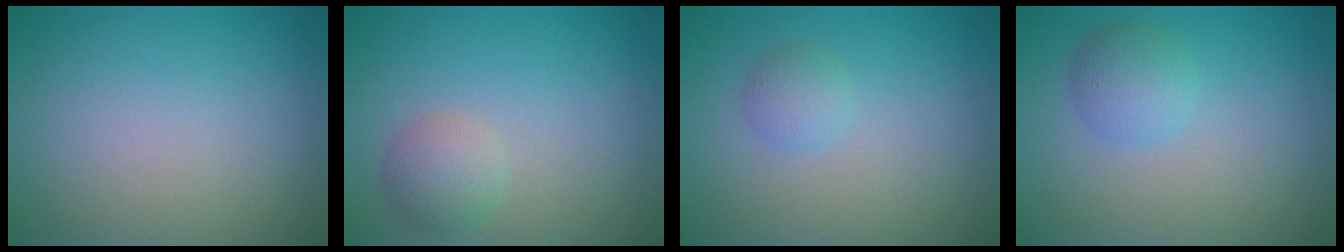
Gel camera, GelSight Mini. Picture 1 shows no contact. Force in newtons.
{"total": 2.3, "press": 2.3, "slide": 0.2}
{"total": 1.5, "press": 1.5, "slide": 0.0}
{"total": 2.5, "press": 2.5, "slide": 0.2}